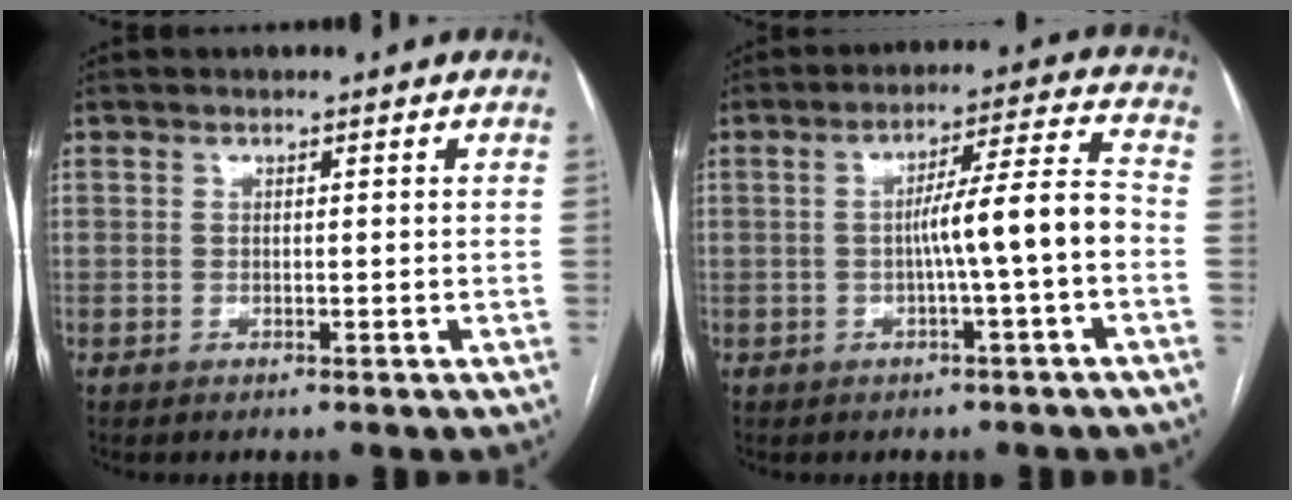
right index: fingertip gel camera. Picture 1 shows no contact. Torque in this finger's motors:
{"motor_torque": [1.29, -0.08, 0.66, 0.13]}